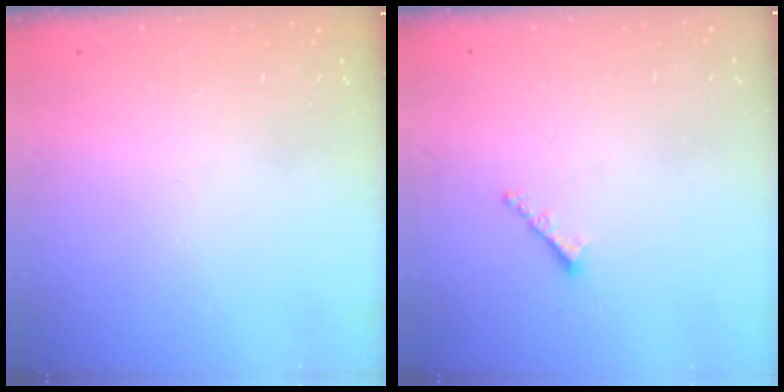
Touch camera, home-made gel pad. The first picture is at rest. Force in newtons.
{"total": 1.8, "press": 1.7, "slide": 0.5}